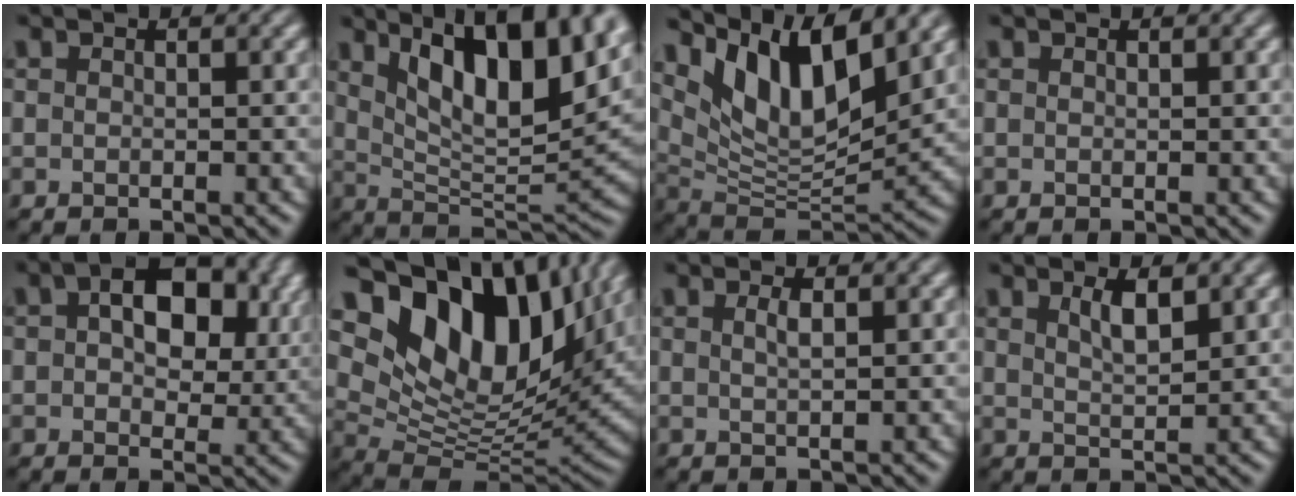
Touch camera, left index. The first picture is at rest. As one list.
[{"total": 11.4, "force": [5.7, 3.7, 9.2], "torque": [-0.140, 0.002, 0.099]}, {"total": 9.8, "force": [5.8, 3.4, 7.1], "torque": [-0.129, -0.011, 0.116]}, {"total": 0.0}, {"total": 9.3, "force": [2.7, 5.7, 6.8], "torque": [-0.088, 0.010, 0.030]}, {"total": 15.4, "force": [8.2, 8.4, 10.0], "torque": [-0.184, 0.023, 0.147]}, {"total": 1.2, "force": [0.5, 0.3, 1.1], "torque": [-0.017, 0.002, 0.007]}, {"total": 2.4, "force": [1.4, 0.6, 1.8], "torque": [-0.031, 0.000, 0.026]}]